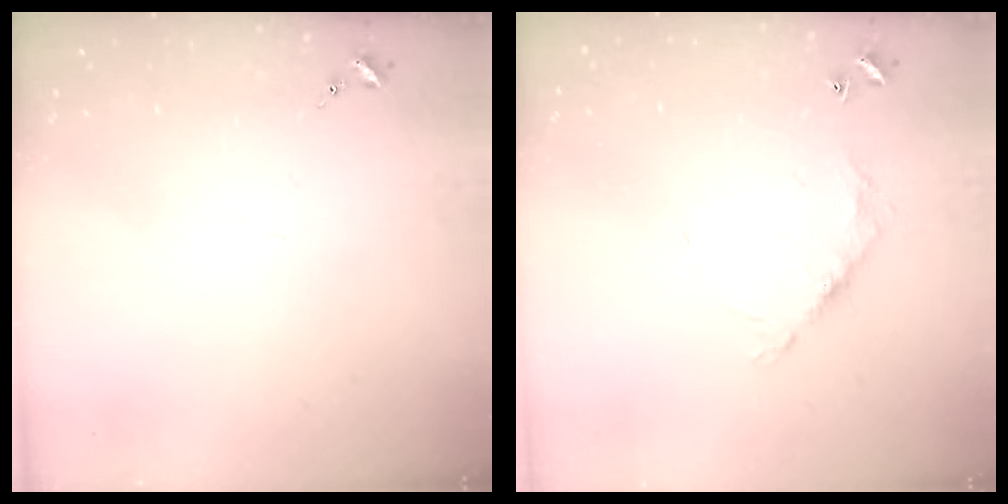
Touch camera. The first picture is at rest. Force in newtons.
{"total": 8.1, "press": 8.1, "slide": 0.7}